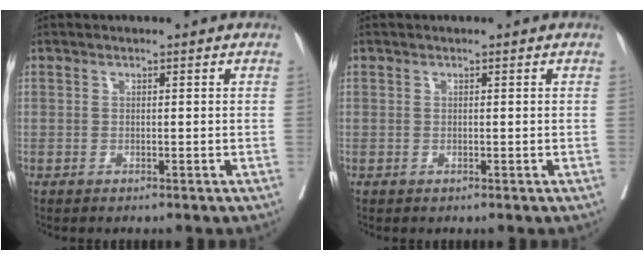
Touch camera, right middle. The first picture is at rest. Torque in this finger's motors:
{"motor_torque": [-0.06, -0.04, 0.00, 0.01]}